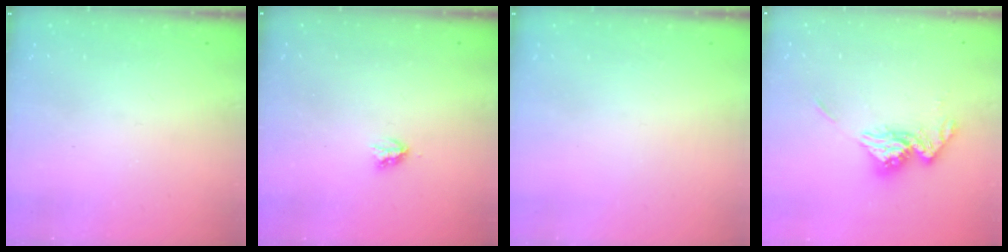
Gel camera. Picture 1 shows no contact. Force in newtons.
{"total": 2.9, "press": 2.9, "slide": 0.5}
{"total": 0.0}
{"total": 12.3, "press": 12.3, "slide": 1.3}